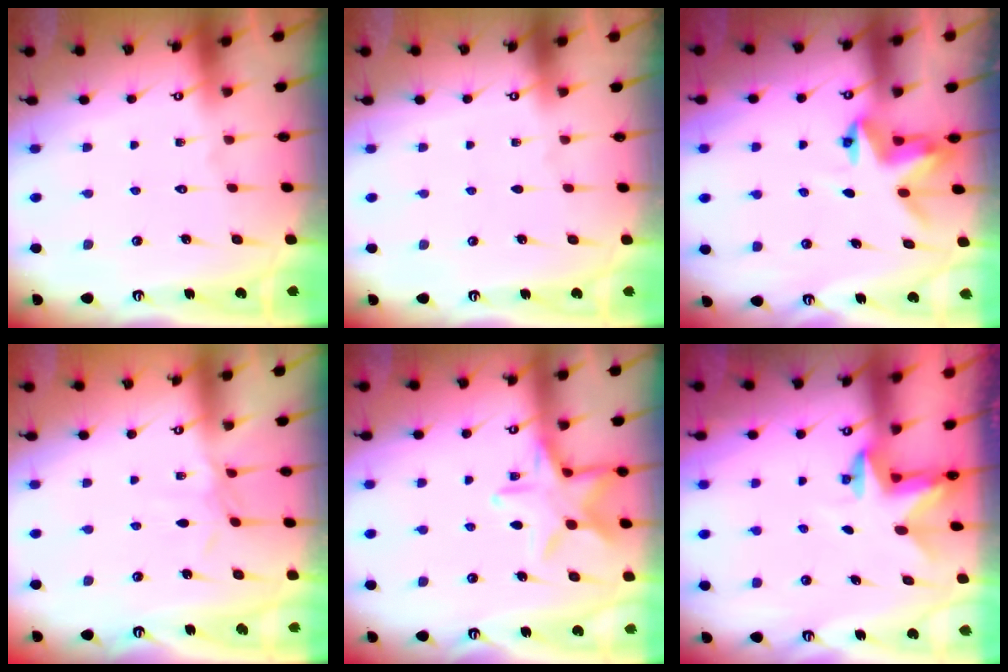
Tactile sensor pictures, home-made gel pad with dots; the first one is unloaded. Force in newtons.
{"total": 0.0}
{"total": 3.9, "press": 3.9, "slide": 0.4}
{"total": 2.7, "press": 2.7, "slide": 0.3}
{"total": 14.3, "press": 14.3, "slide": 1.0}
{"total": 2.5, "press": 2.5, "slide": 0.4}